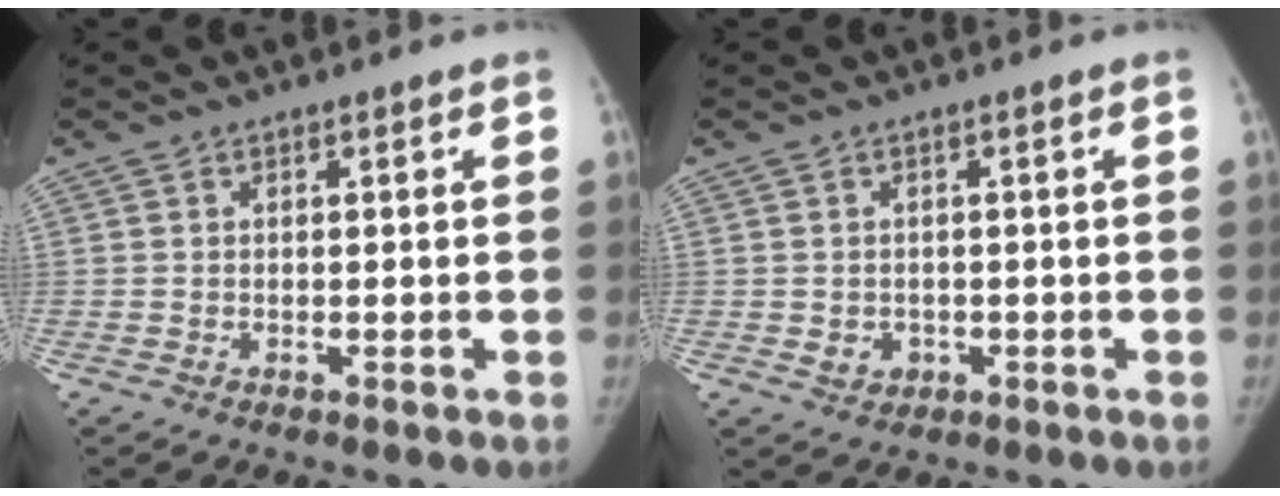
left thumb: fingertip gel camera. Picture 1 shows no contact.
{"total": 2.4, "force": [-0.4, 2.2, 1.0], "torque": [-0.005, 0.001, 0.002]}